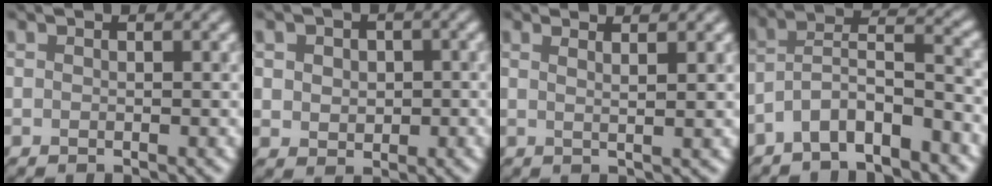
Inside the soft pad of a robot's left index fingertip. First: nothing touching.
{"total": 2.8, "force": [0.6, 2.5, 1.3], "torque": [-0.015, 0.015, 0.006]}
{"total": 3.4, "force": [2.2, 1.2, 2.4], "torque": [-0.014, 0.022, -0.002]}
{"total": 5.3, "force": [-3.9, 1.5, 3.2], "torque": [-0.062, 0.008, -0.071]}